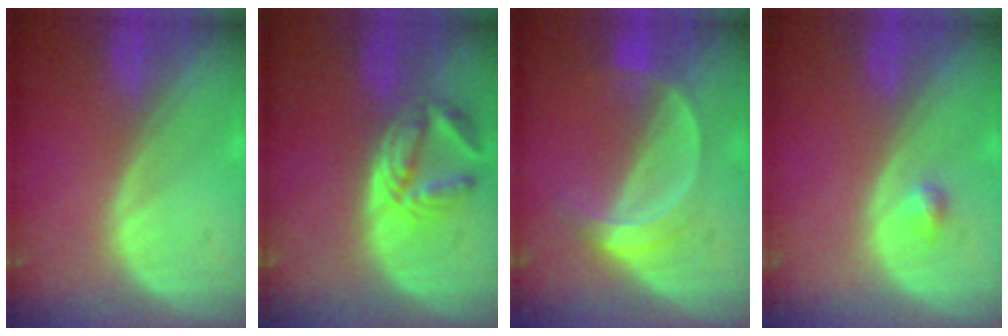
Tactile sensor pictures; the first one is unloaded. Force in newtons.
{"total": 5.5, "press": 5.3, "slide": 1.4}
{"total": 5.3, "press": 4.7, "slide": 2.3}
{"total": 1.3, "press": 1.2, "slide": 0.1}